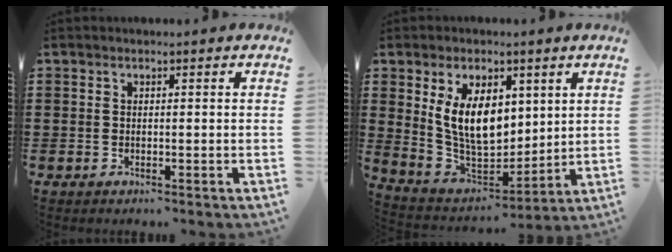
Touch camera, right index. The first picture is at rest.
{"total": 10.1, "force": [3.0, 6.2, 7.3], "torque": [-0.169, 0.000, 0.053]}